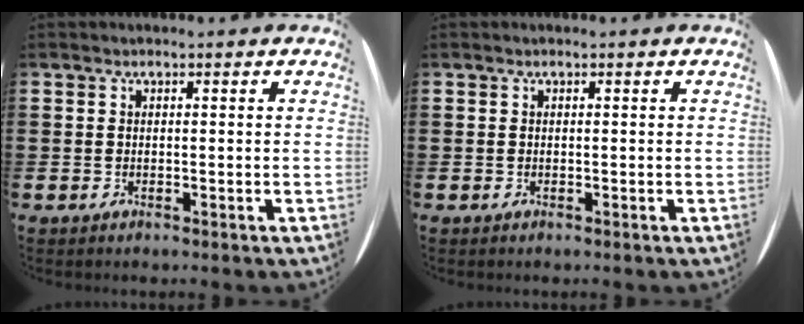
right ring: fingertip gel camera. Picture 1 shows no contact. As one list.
[{"total": 0.0}]